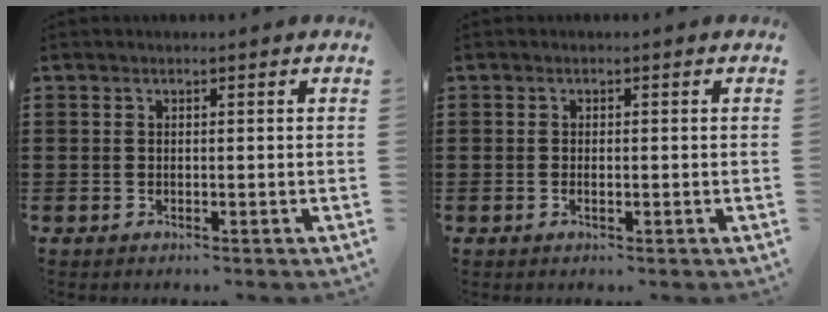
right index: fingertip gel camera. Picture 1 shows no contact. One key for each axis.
{"total": 1.0, "fx": -0.2, "fy": 0.4, "fz": 0.8, "tx": -0.016, "ty": 0.000, "tz": -0.004}